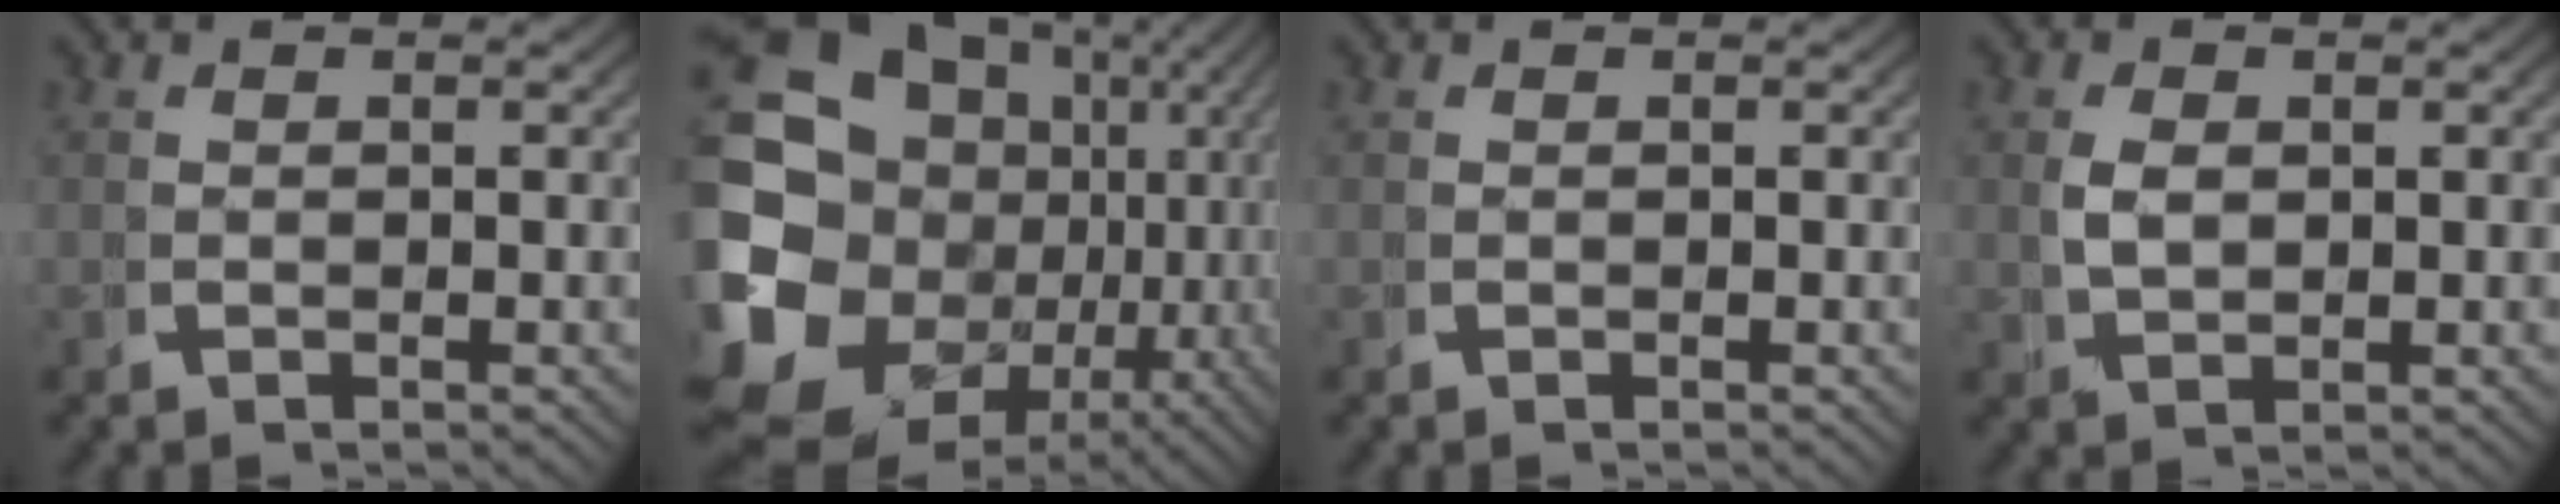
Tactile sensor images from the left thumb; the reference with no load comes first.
{"total": 21.8, "force": [-2.1, 16.1, 14.6], "torque": [-0.281, -0.072, -0.007]}
{"total": 0.0}
{"total": 2.3, "force": [0.6, 1.5, 1.7], "torque": [-0.043, -0.010, 0.024]}